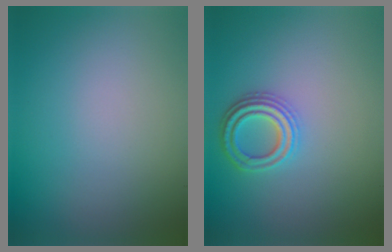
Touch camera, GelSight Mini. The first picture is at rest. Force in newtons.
{"total": 3.0, "press": 2.7, "slide": 1.1}